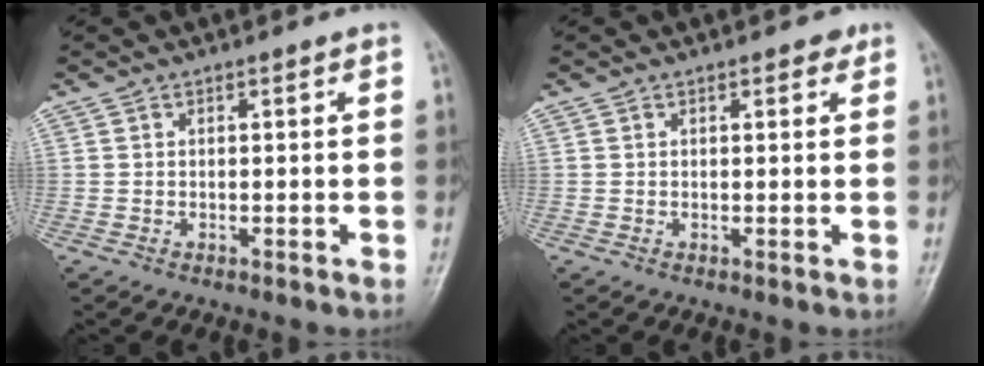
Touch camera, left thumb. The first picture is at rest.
{"total": 1.5, "force": [0.9, 0.8, 0.8], "torque": [0.000, -0.002, 0.008]}